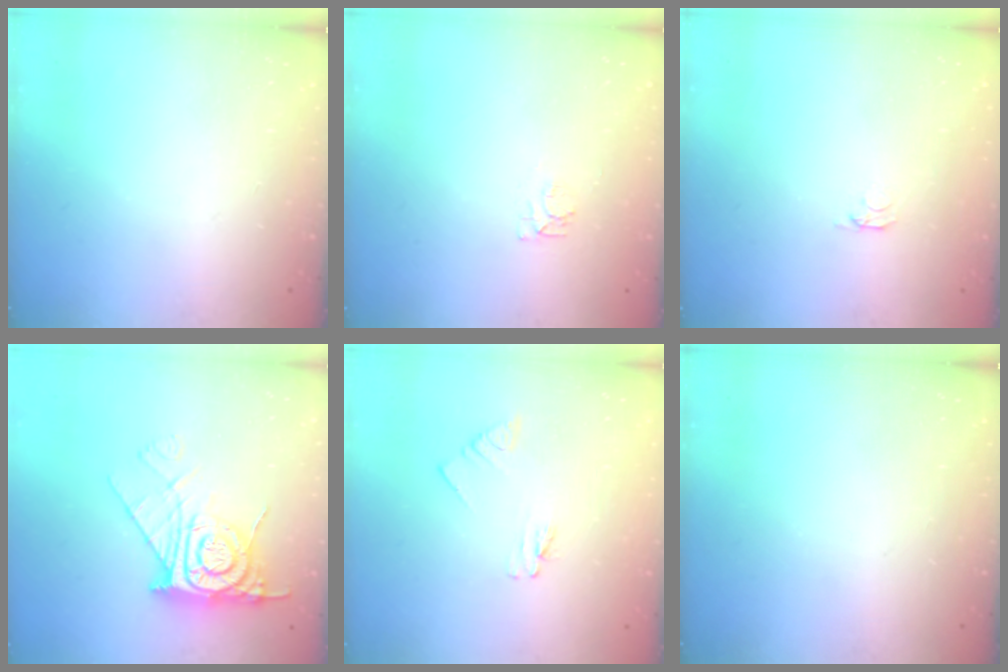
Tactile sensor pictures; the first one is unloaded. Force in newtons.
{"total": 4.6, "press": 4.5, "slide": 0.5}
{"total": 2.1, "press": 2.0, "slide": 0.3}
{"total": 12.8, "press": 12.7, "slide": 1.2}
{"total": 1.1, "press": 1.1, "slide": 0.0}
{"total": 0.0}